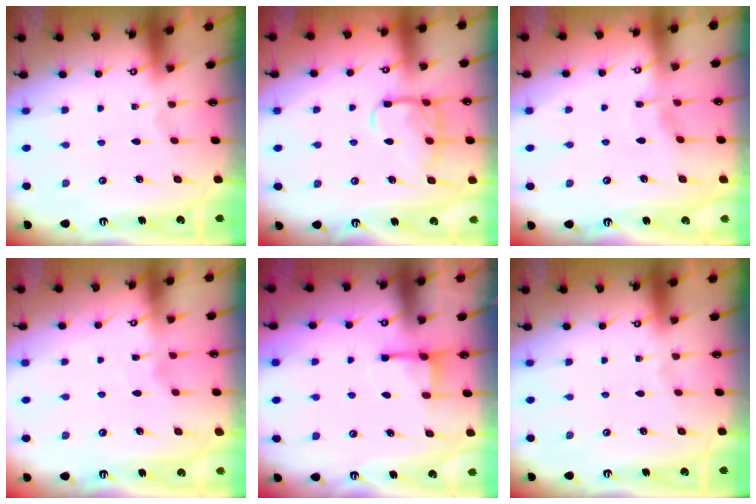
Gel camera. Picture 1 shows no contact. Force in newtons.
{"total": 13.1, "press": 13.1, "slide": 1.1}
{"total": 3.2, "press": 3.2, "slide": 0.3}
{"total": 2.1, "press": 2.1, "slide": 0.4}
{"total": 3.6, "press": 3.6, "slide": 0.4}
{"total": 0.0}